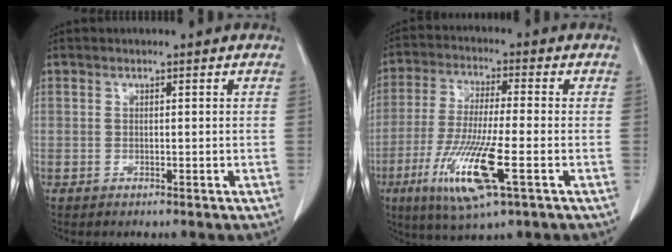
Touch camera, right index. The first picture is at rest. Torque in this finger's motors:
{"motor_torque": [1.78, -0.36, 0.44, 0.15]}